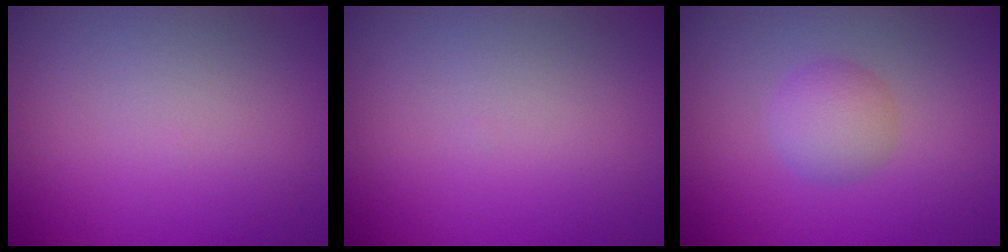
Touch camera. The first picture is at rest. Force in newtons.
{"total": 0.0}
{"total": 2.5, "press": 2.5, "slide": 0.1}